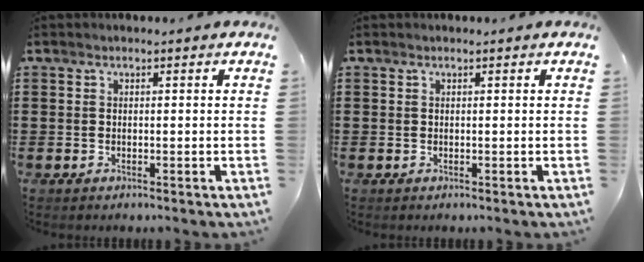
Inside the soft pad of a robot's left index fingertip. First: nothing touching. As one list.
[{"total": 0.0}]